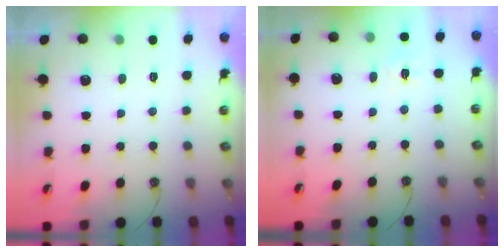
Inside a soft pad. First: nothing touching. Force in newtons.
{"total": 3.9, "press": 3.9, "slide": 0.5}